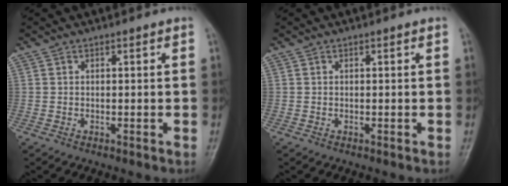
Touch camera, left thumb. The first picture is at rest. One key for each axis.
{"total": 0.0}